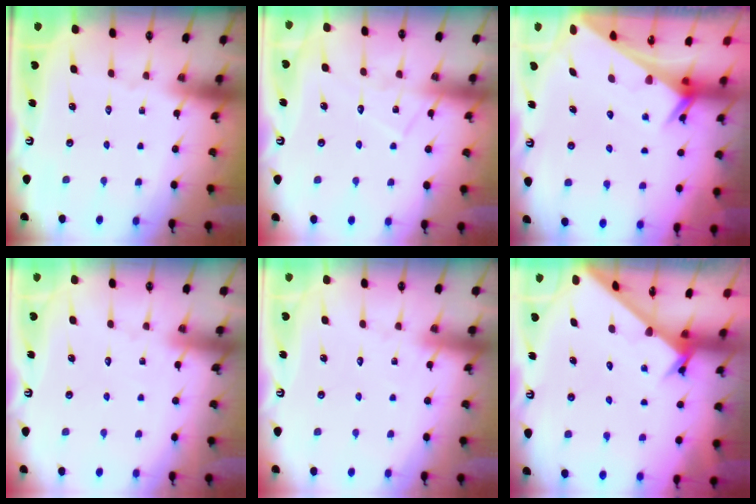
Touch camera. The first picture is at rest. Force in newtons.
{"total": 7.7, "press": 7.6, "slide": 0.6}
{"total": 2.5, "press": 2.5, "slide": 0.1}
{"total": 4.6, "press": 4.5, "slide": 0.5}
{"total": 5.6, "press": 5.6, "slide": 0.5}
{"total": 2.2, "press": 2.2, "slide": 0.1}